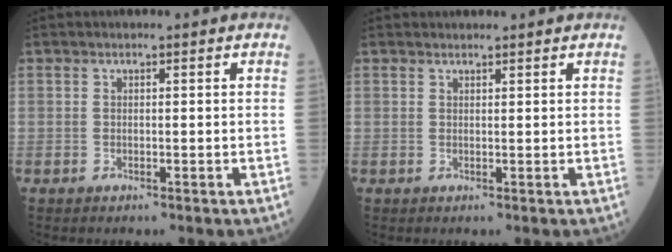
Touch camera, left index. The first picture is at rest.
{"total": 2.2, "force": [2.1, 0.3, 0.3], "torque": [-0.003, 0.015, 0.030]}